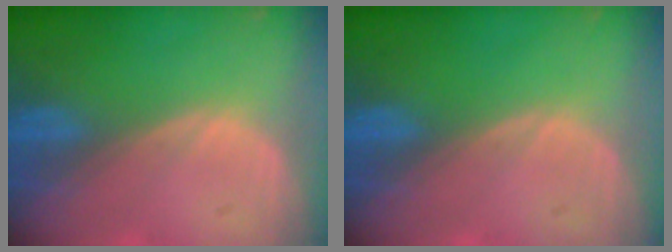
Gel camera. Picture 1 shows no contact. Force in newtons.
{"total": 0.0}